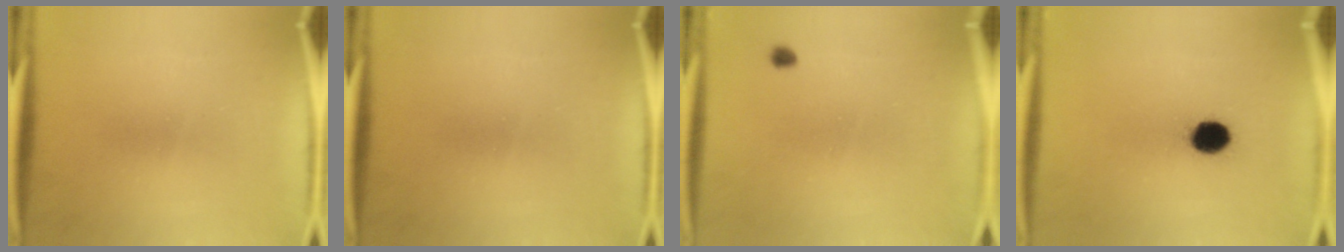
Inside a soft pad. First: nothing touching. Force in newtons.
{"total": 0.0}
{"total": 0.9}
{"total": 7.1}